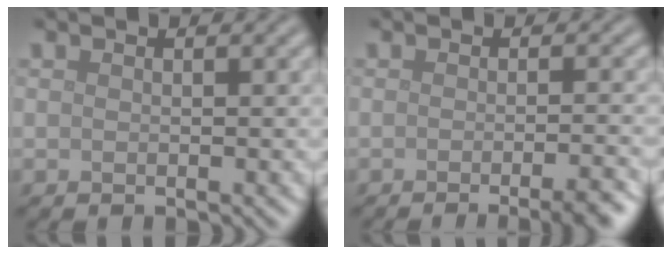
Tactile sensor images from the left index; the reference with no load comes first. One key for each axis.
{"total": 5.0, "fx": -2.7, "fy": 1.4, "fz": 4.0, "tx": -0.033, "ty": 0.003, "tz": -0.029}